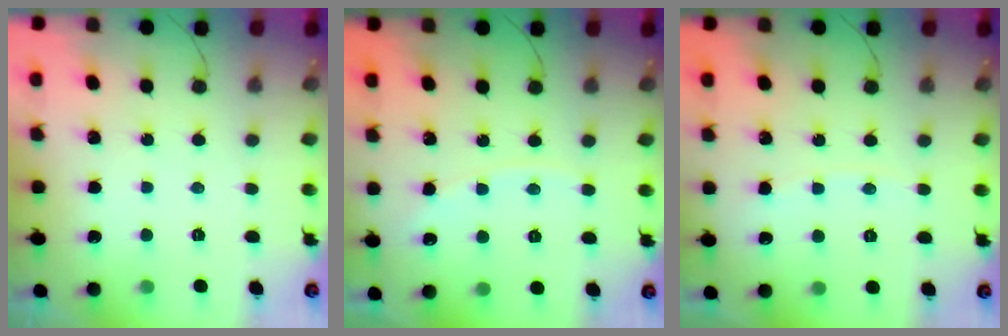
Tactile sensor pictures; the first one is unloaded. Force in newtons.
{"total": 3.1, "press": 3.1, "slide": 0.5}
{"total": 3.1, "press": 3.1, "slide": 0.6}